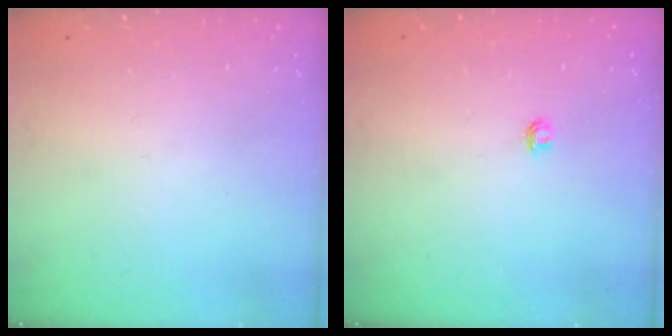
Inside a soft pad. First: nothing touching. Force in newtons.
{"total": 2.8, "press": 2.8, "slide": 0.3}